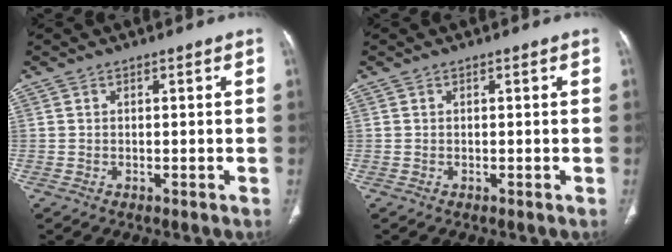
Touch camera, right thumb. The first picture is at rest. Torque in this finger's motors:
{"motor_torque": [0.03, 0.15, -0.08, 0.05, 0.01]}